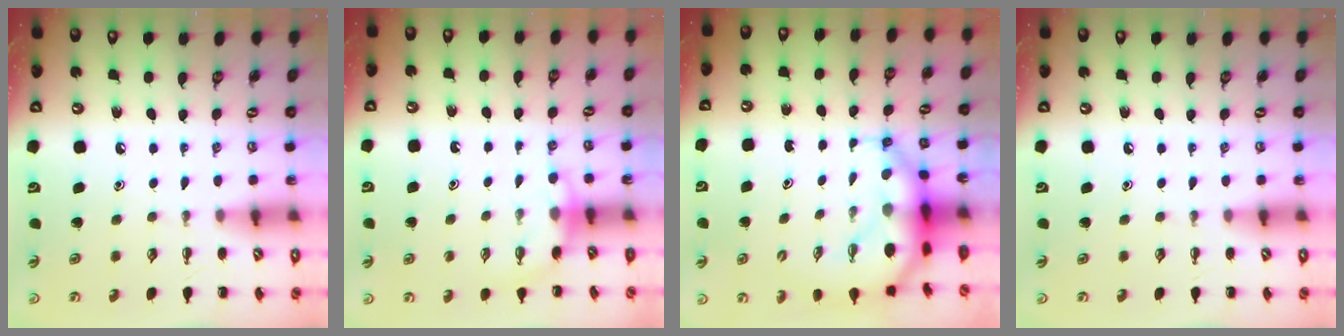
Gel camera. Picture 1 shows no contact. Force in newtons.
{"total": 3.7, "press": 3.6, "slide": 0.9}
{"total": 7.4, "press": 7.1, "slide": 2.3}
{"total": 0.0}